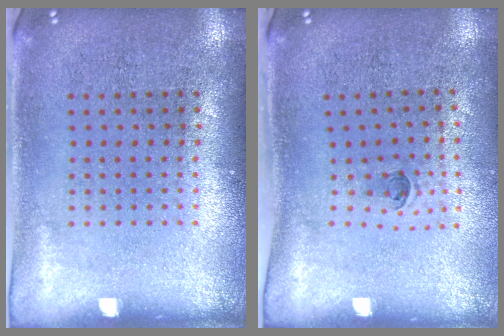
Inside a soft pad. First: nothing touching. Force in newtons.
{"total": 0.5, "press": 0.3, "slide": 0.4}